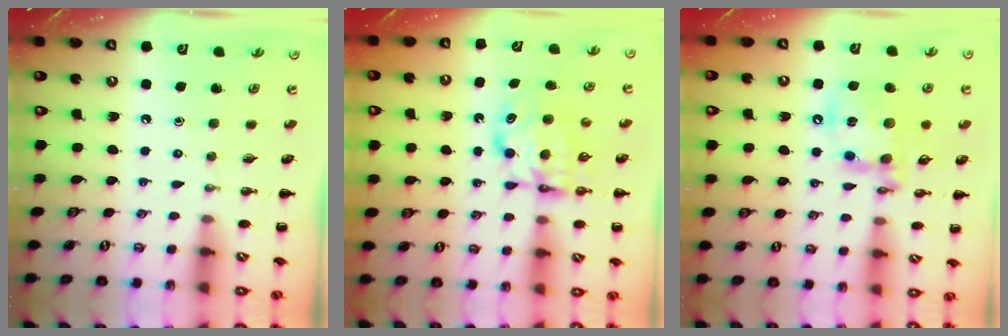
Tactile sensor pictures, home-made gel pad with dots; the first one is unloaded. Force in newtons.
{"total": 6.4, "press": 6.4, "slide": 0.3}
{"total": 14.2, "press": 13.9, "slide": 3.0}